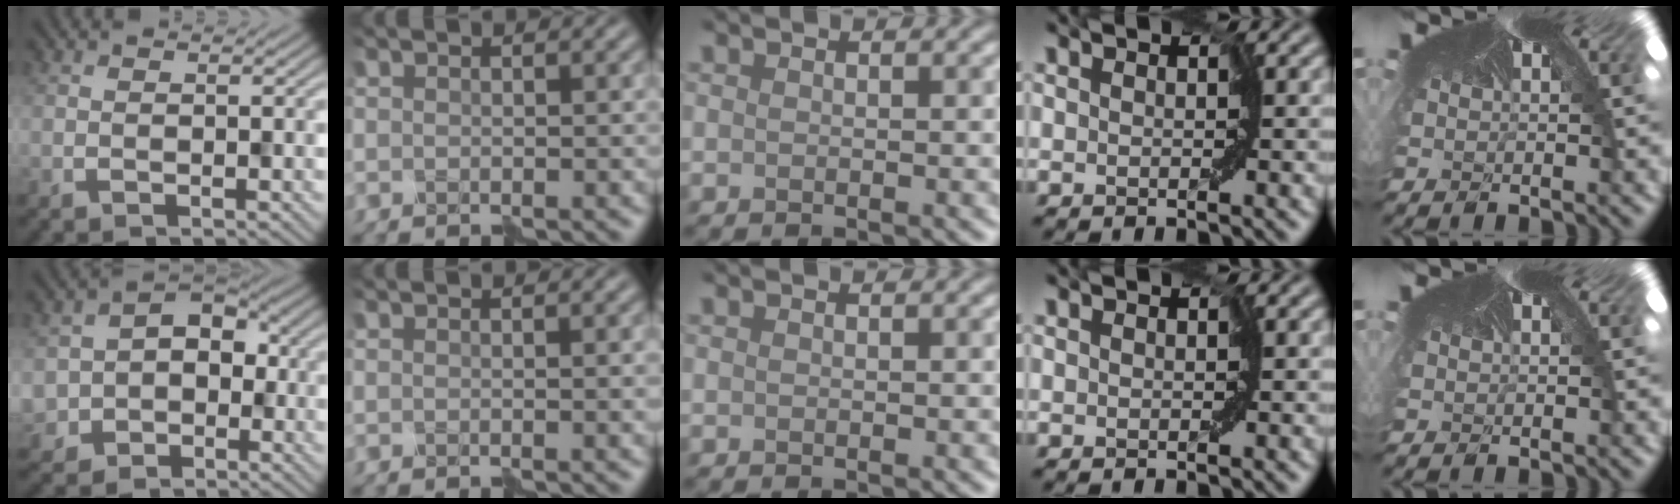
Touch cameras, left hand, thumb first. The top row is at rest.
{"thumb": {"total": 6.7, "force": [-2.0, 5.5, 3.2], "torque": [-0.061, -0.010, -0.045]}, "index": {"total": 1.1, "force": [0.0, 0.3, 1.1], "torque": [-0.013, 0.002, -0.002]}}